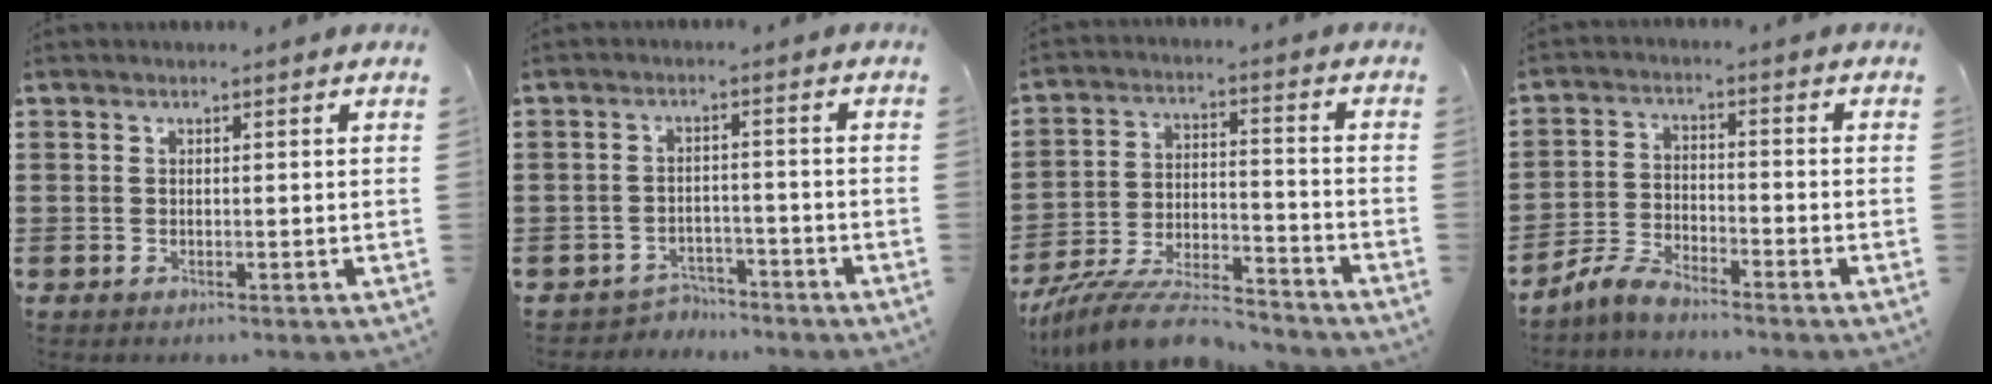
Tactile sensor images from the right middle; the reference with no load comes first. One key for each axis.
{"total": 3.1, "fx": -3.0, "fy": 0.7, "fz": -0.2, "tx": -0.007, "ty": 0.001, "tz": -0.066}
{"total": 10.6, "fx": -9.5, "fy": 1.4, "fz": 4.3, "tx": -0.083, "ty": 0.020, "tz": -0.186}
{"total": 4.6, "fx": -4.4, "fy": 0.5, "fz": 1.4, "tx": -0.047, "ty": 0.000, "tz": -0.093}